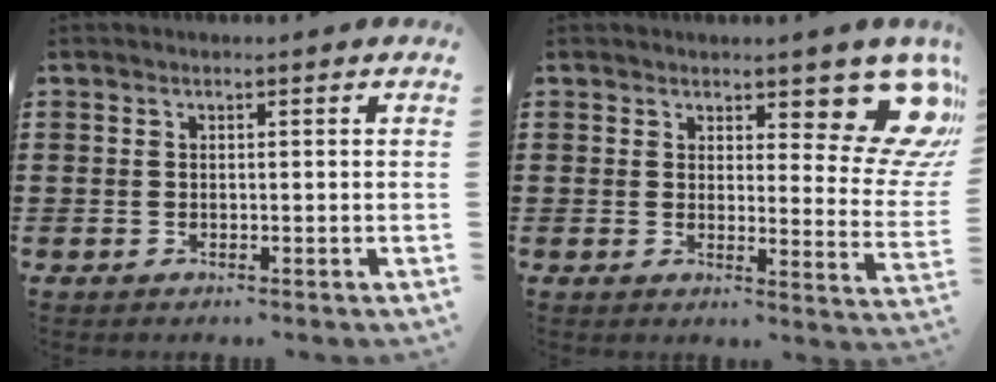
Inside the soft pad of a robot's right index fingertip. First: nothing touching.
{"total": 11.2, "force": [7.5, 3.7, 7.4], "torque": [-0.103, -0.042, 0.132]}